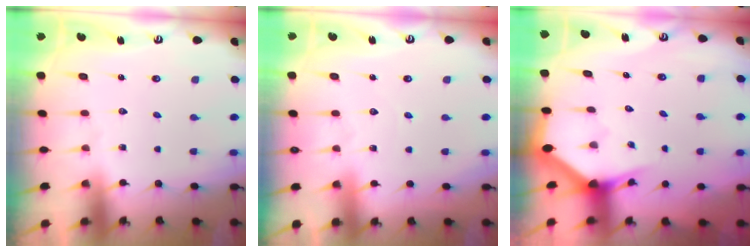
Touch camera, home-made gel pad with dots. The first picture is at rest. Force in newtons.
{"total": 2.7, "press": 2.7, "slide": 0.3}
{"total": 2.7, "press": 2.7, "slide": 0.1}